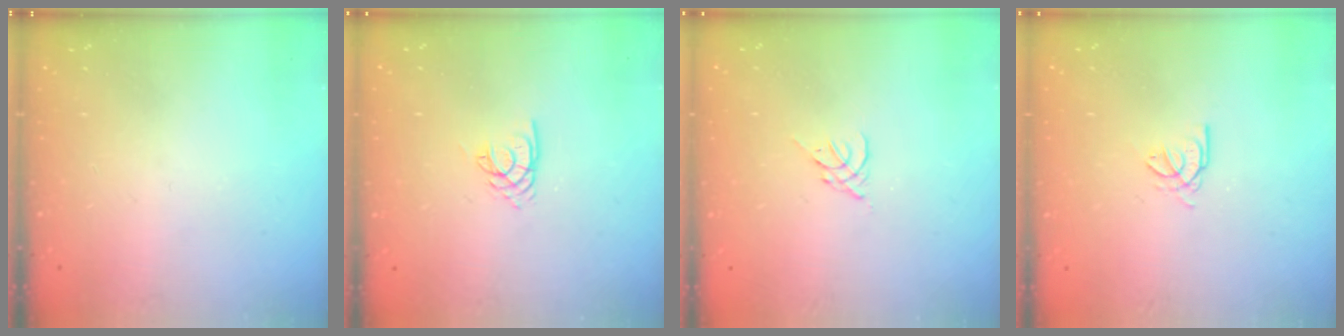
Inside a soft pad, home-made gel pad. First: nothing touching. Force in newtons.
{"total": 2.1, "press": 2.1, "slide": 0.1}
{"total": 1.8, "press": 1.7, "slide": 0.5}
{"total": 2.7, "press": 2.7, "slide": 0.4}